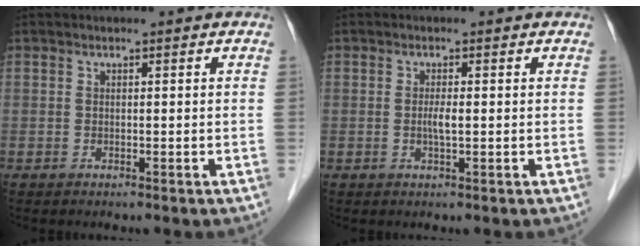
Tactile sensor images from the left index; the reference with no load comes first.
{"total": 1.6, "force": [-0.1, 0.2, 1.6], "torque": [-0.034, -0.001, -0.001]}